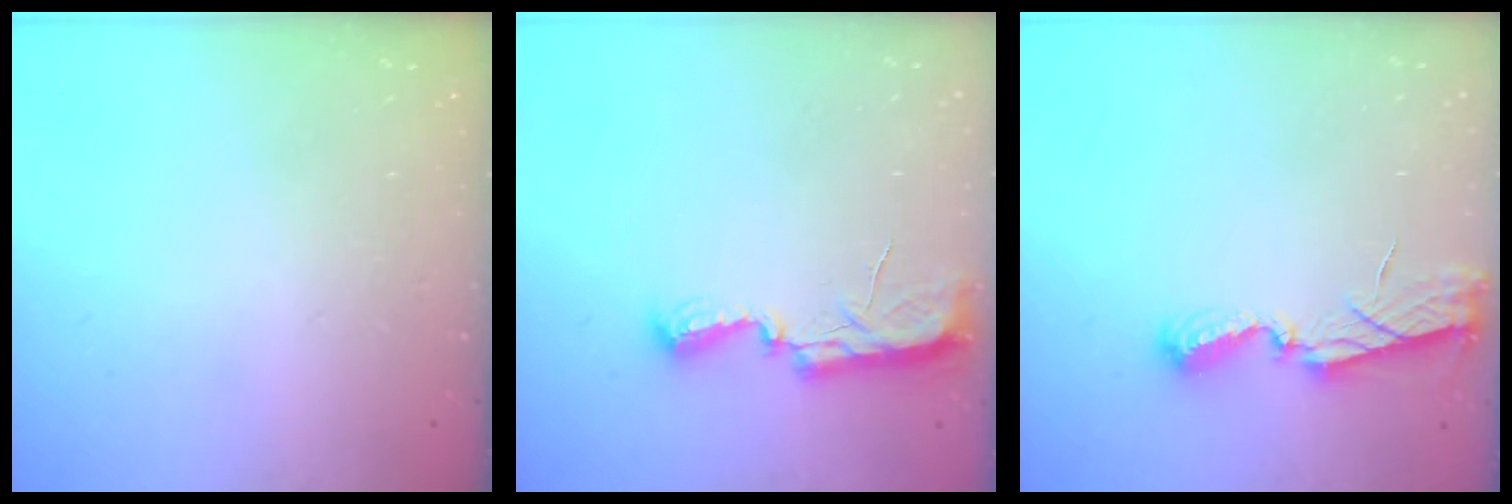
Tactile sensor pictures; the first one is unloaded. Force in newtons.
{"total": 10.1, "press": 8.9, "slide": 4.8}
{"total": 6.2, "press": 6.2, "slide": 0.2}